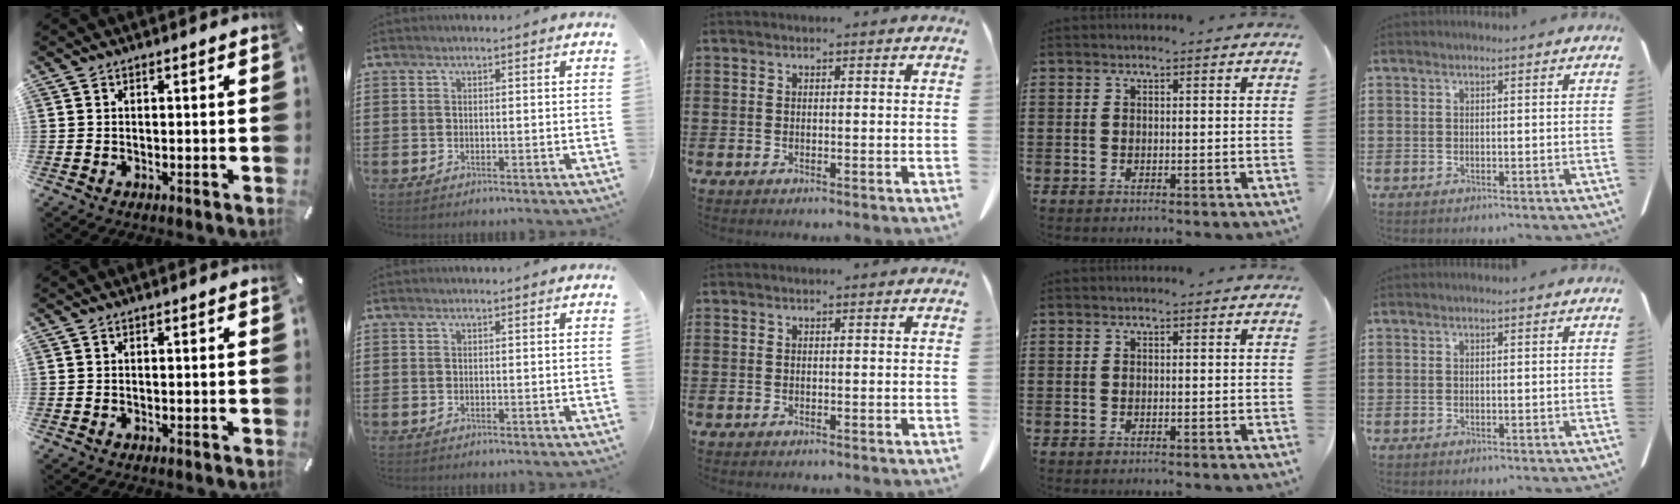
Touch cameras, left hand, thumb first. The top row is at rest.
{}